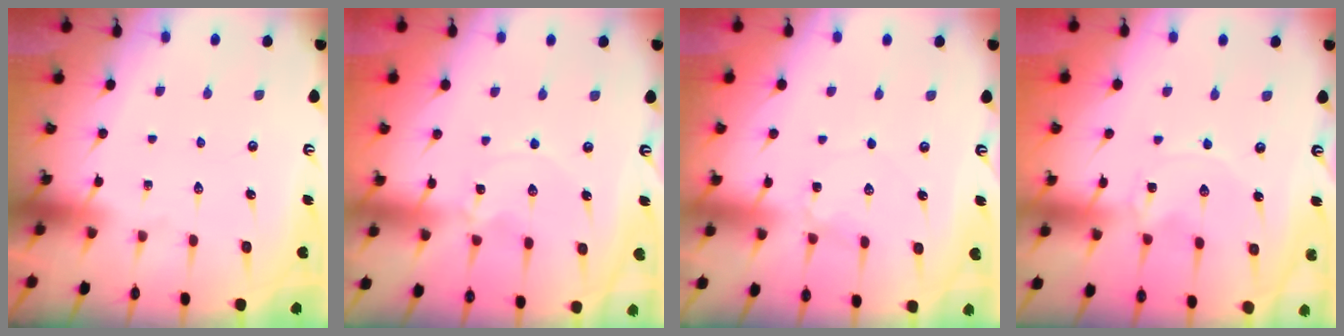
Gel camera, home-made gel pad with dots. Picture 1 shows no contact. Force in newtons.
{"total": 0.0}
{"total": 2.7, "press": 2.7, "slide": 0.2}
{"total": 0.0}